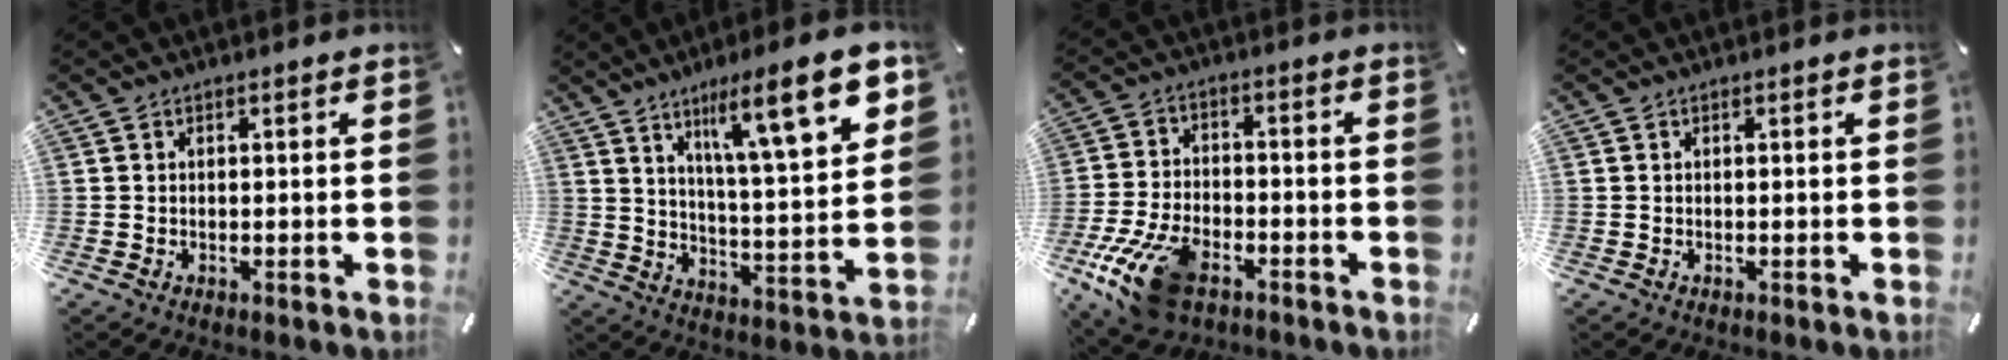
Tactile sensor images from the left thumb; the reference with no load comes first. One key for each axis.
{"total": 17.9, "fx": 10.0, "fy": 3.9, "fz": 14.3, "tx": -0.218, "ty": -0.055, "tz": 0.152}
{"total": 15.1, "fx": -8.3, "fy": 8.1, "fz": 9.7, "tx": -0.197, "ty": 0.036, "tz": -0.142}
{"total": 0.0}